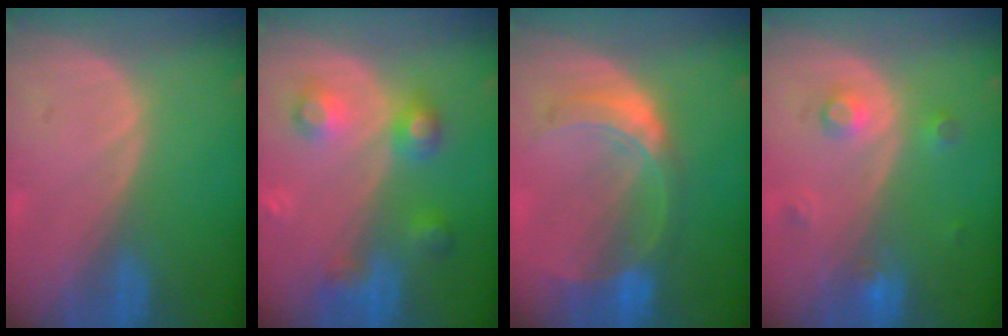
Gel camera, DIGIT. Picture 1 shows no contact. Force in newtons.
{"total": 6.0, "press": 6.0, "slide": 0.3}
{"total": 7.6, "press": 6.6, "slide": 3.8}
{"total": 3.4, "press": 3.0, "slide": 1.6}